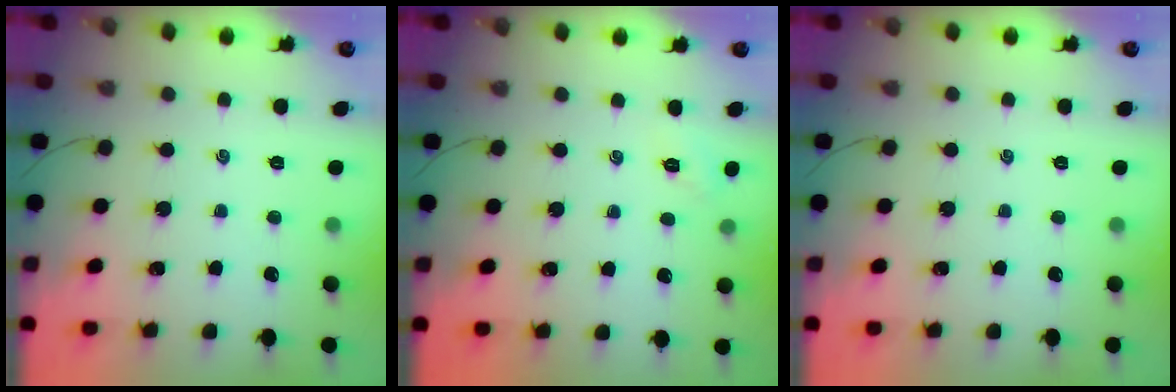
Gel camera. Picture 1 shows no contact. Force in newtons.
{"total": 2.5, "press": 2.4, "slide": 0.7}
{"total": 0.0}